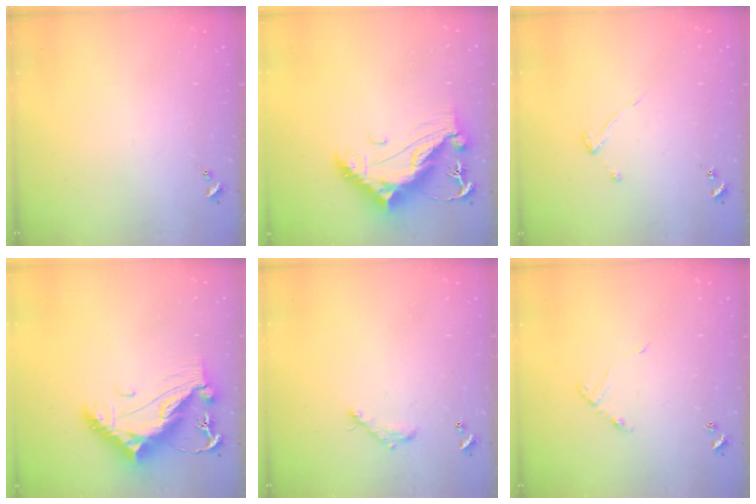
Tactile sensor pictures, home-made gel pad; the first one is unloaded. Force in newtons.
{"total": 13.5, "press": 13.4, "slide": 1.3}
{"total": 3.0, "press": 3.0, "slide": 0.4}
{"total": 13.5, "press": 13.4, "slide": 1.3}
{"total": 5.8, "press": 5.8, "slide": 0.3}
{"total": 6.2, "press": 6.2, "slide": 0.4}